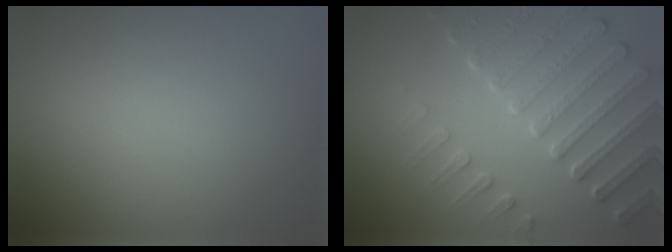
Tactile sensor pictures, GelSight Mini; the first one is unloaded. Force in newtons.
{"total": 7.5, "press": 5.7, "slide": 4.9}